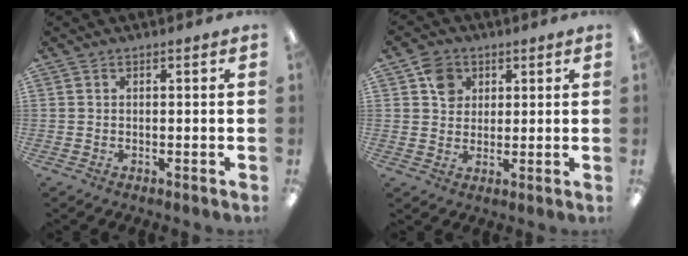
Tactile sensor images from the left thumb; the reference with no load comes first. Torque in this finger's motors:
{"motor_torque": [0.66, 0.28, 0.18, -0.19, 0.00]}